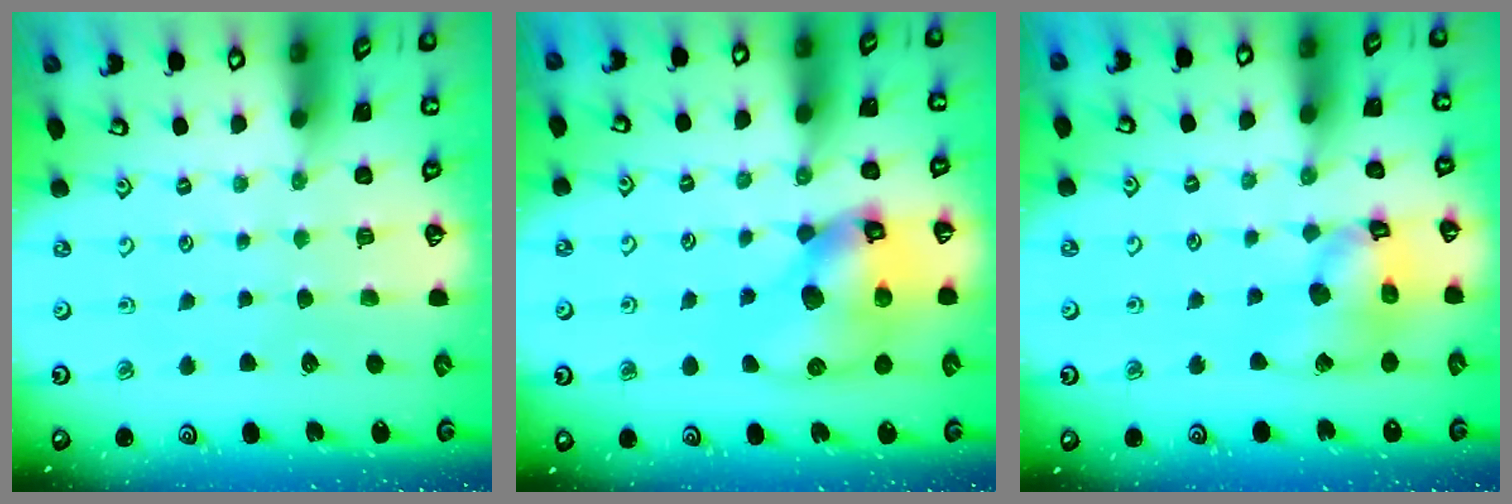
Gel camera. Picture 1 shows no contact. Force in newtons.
{"total": 15.8, "press": 15.6, "slide": 2.2}
{"total": 14.4, "press": 14.2, "slide": 2.2}